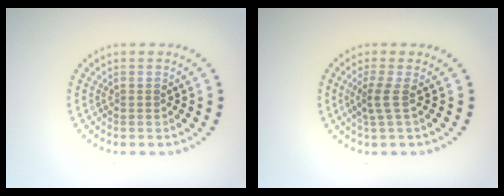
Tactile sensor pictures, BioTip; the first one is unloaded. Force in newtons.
{"total": 1.9, "press": 1.3, "slide": 1.4}